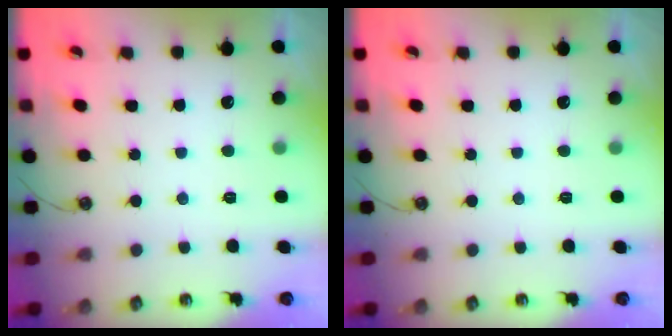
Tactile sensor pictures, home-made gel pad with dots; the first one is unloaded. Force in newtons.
{"total": 0.0}